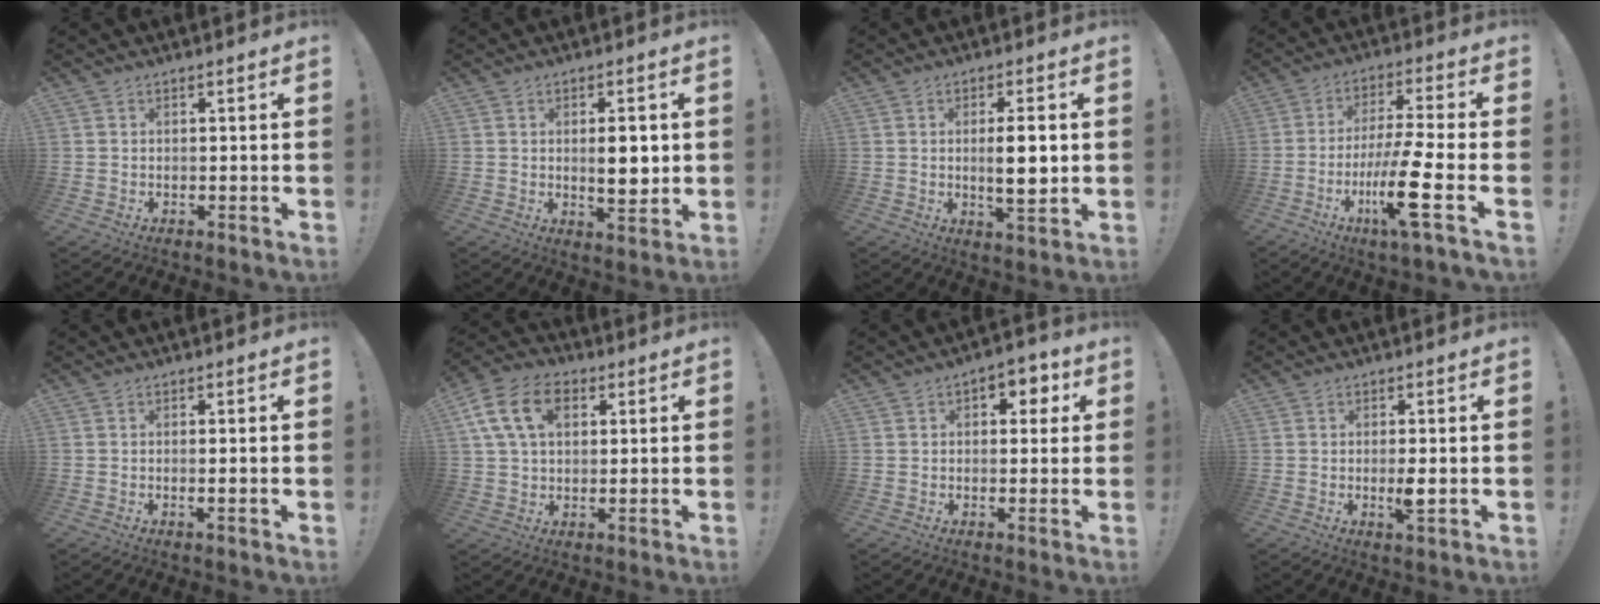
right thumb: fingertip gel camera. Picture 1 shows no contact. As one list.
[{"total": 6.9, "force": [0.5, 2.7, 6.3], "torque": [-0.076, -0.009, 0.003]}, {"total": 7.8, "force": [0.2, 1.9, 7.6], "torque": [-0.110, -0.012, -0.004]}, {"total": 16.0, "force": [-5.5, 1.7, 14.9], "torque": [-0.274, 0.016, -0.088]}, {"total": 1.7, "force": [0.0, -0.7, 1.5], "torque": [-0.022, -0.005, -0.003]}, {"total": 13.7, "force": [4.8, 9.4, 8.7], "torque": [-0.168, 0.005, 0.093]}, {"total": 5.6, "force": [1.6, 4.0, 3.5], "torque": [-0.029, -0.006, 0.022]}, {"total": 3.2, "force": [-0.2, 0.0, 3.2], "torque": [-0.044, -0.012, -0.007]}]